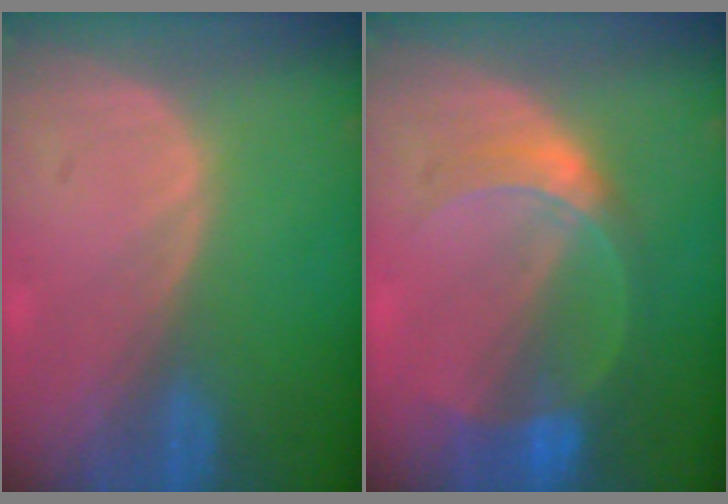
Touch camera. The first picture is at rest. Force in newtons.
{"total": 6.8, "press": 6.0, "slide": 3.2}